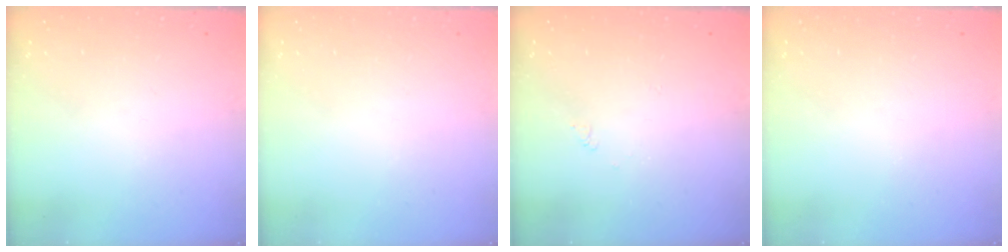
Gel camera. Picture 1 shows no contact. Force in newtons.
{"total": 1.6, "press": 1.6, "slide": 0.1}
{"total": 2.9, "press": 2.9, "slide": 0.5}
{"total": 0.0}